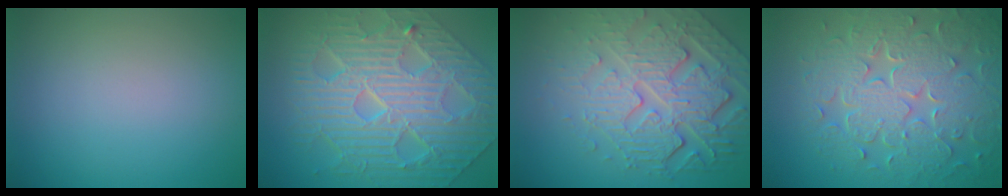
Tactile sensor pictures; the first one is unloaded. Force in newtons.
{"total": 10.8, "press": 7.4, "slide": 7.9}
{"total": 7.8, "press": 5.5, "slide": 5.5}
{"total": 8.8, "press": 6.4, "slide": 6.0}